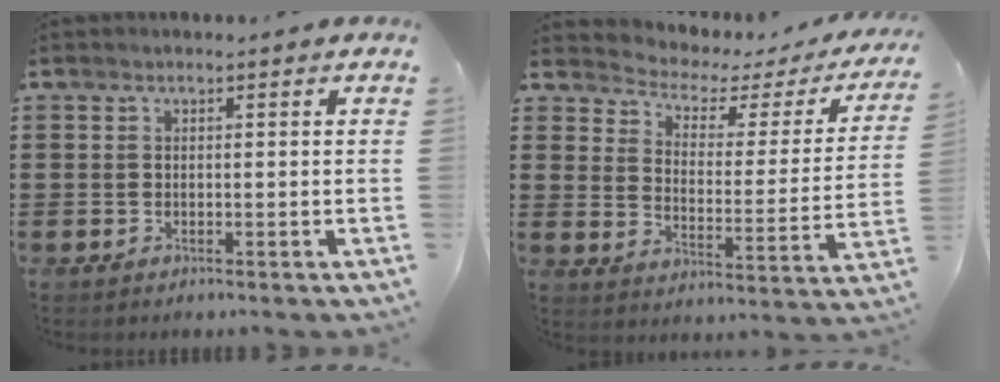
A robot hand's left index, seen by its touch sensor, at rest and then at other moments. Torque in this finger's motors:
{"motor_torque": [-0.68, -1.48, 0.10, -0.01]}